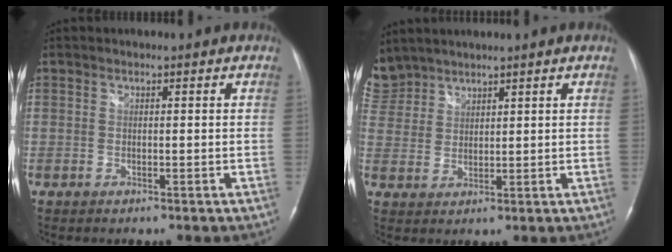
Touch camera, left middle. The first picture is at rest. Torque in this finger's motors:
{"motor_torque": [0.15, -0.14, 0.01, -0.04]}